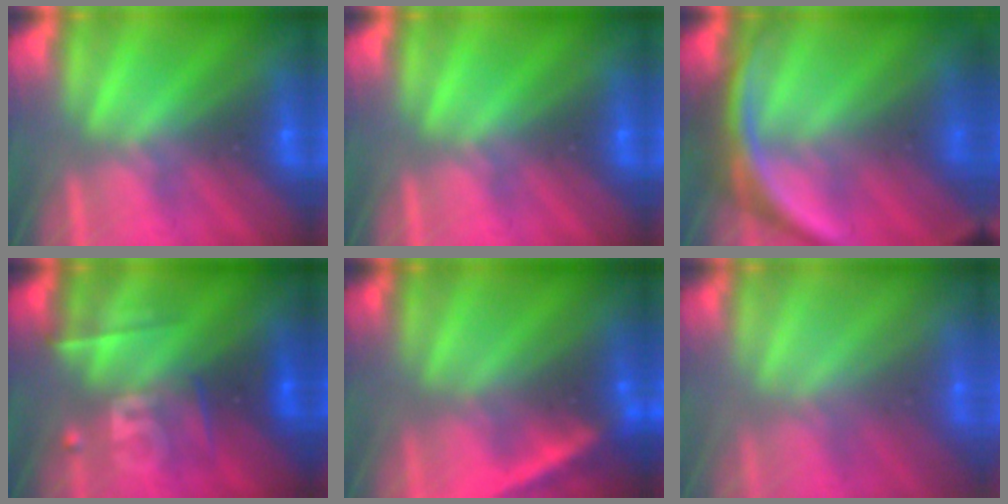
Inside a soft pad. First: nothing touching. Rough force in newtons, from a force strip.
{"total": 0.0}
{"total": 7.9}
{"total": 2.4}
{"total": 2.2}
{"total": 1.7}